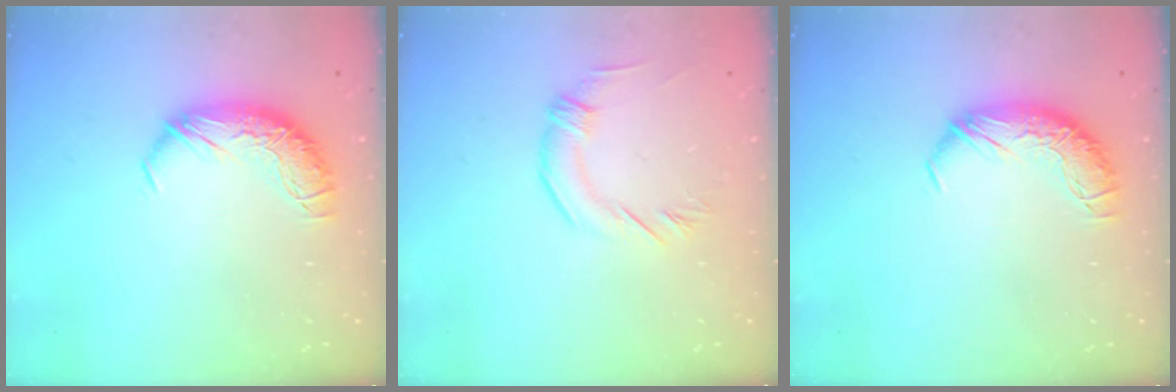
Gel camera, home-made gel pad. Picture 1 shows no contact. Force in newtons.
{"total": 2.5, "press": 2.1, "slide": 1.4}
{"total": 0.0}